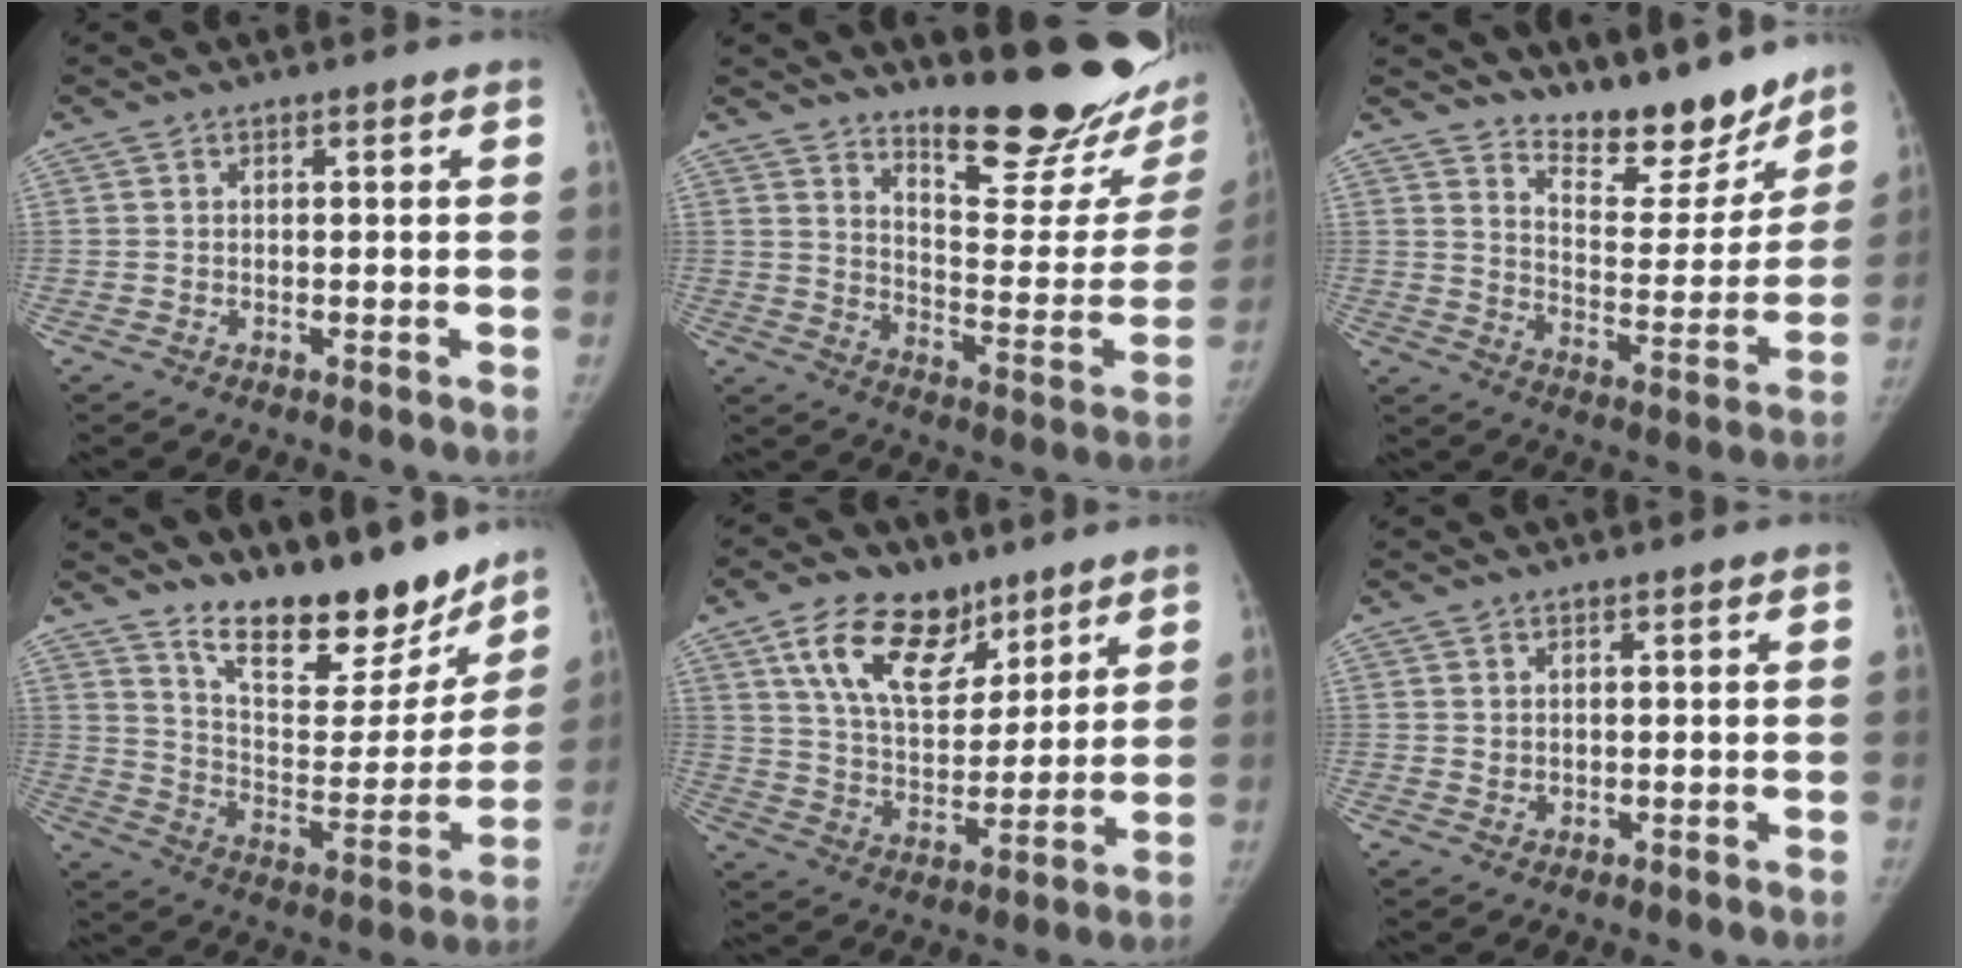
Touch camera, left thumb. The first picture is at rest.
{"total": 22.8, "force": [18.0, 5.4, 13.0], "torque": [-0.145, -0.156, 0.247]}
{"total": 14.7, "force": [13.0, 4.8, 5.0], "torque": [-0.029, -0.108, 0.199]}
{"total": 21.4, "force": [17.1, 7.5, 10.4], "torque": [-0.104, -0.116, 0.266]}
{"total": 15.9, "force": [9.1, 9.2, 9.2], "torque": [-0.123, -0.043, 0.166]}
{"total": 1.0, "force": [0.4, 0.8, 0.4], "torque": [0.000, -0.004, 0.009]}